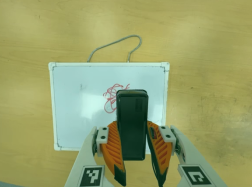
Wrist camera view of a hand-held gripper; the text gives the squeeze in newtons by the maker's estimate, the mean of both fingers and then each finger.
{"total": 7.8, "left": 5.7, "right": 10.0}